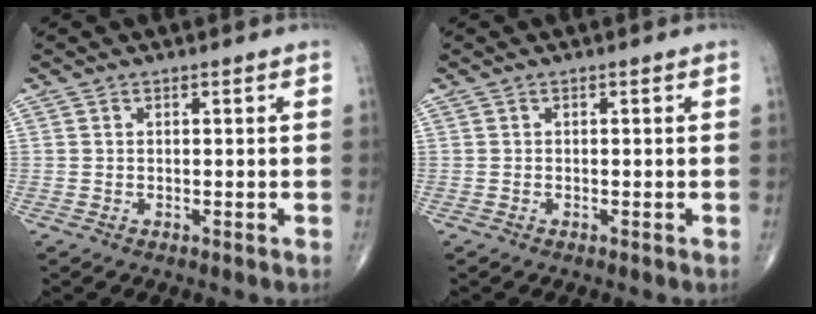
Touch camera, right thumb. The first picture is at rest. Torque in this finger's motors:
{"motor_torque": [0.02, 0.02, -0.01, 0.01, 0.00]}